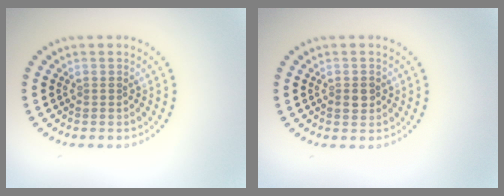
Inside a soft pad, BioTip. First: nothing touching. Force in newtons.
{"total": 1.4, "press": 1.4, "slide": 0.2}